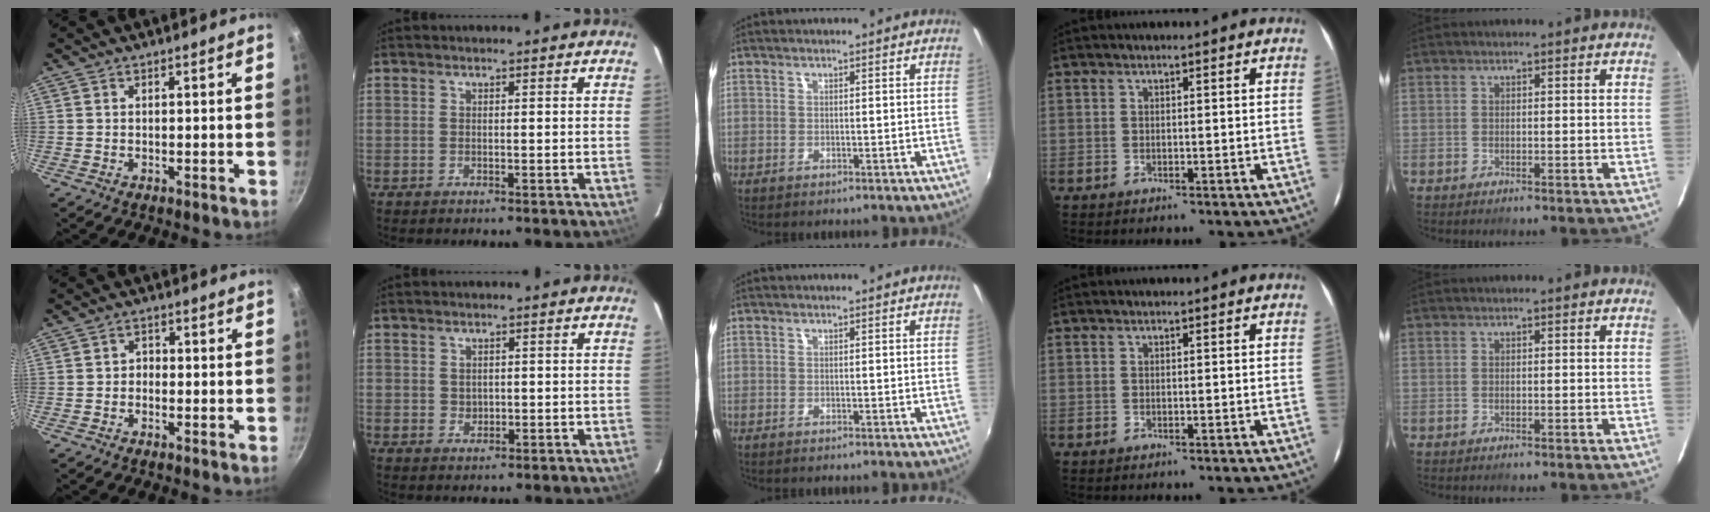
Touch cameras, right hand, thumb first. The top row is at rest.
{"thumb": {"total": 1.7, "force": [-0.7, 1.3, 0.7], "torque": [-0.003, 0.009, -0.016]}, "index": {"total": 1.5, "force": [0.2, 1.5, 0.3], "torque": [-0.001, 0.001, 0.006]}}